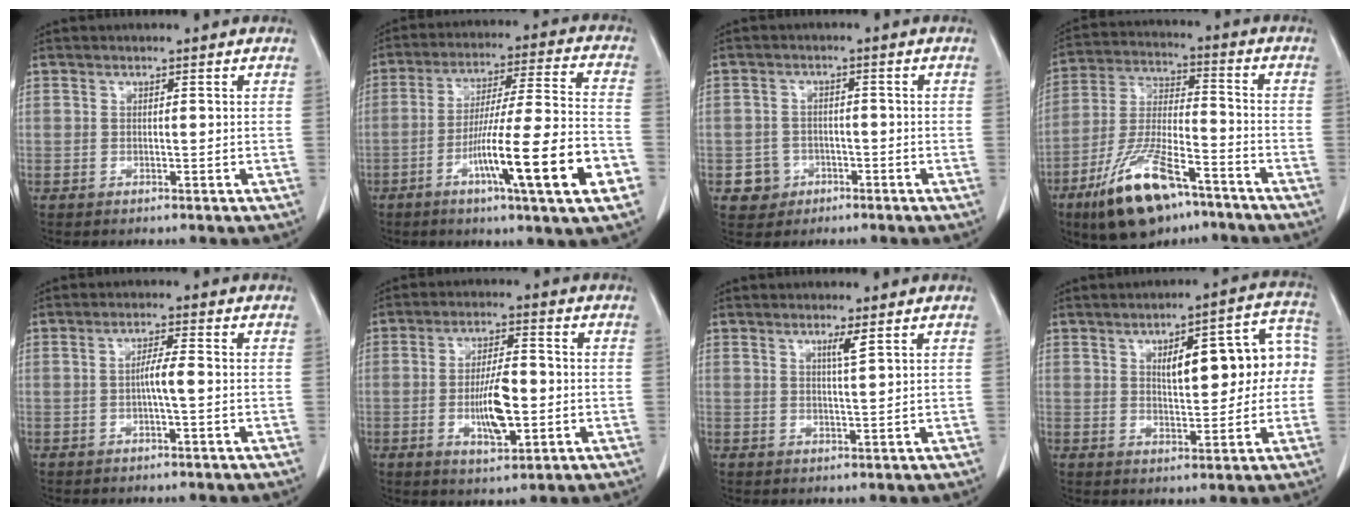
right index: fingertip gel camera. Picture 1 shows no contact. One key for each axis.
{"total": 18.0, "fx": -7.0, "fy": 0.1, "fz": 16.6, "tx": -0.260, "ty": -0.012, "tz": -0.111}
{"total": 3.9, "fx": -1.6, "fy": 3.6, "fz": 0.0, "tx": 0.009, "ty": 0.015, "tz": -0.023}
{"total": 15.5, "fx": -9.8, "fy": 4.8, "fz": 11.1, "tx": -0.224, "ty": -0.014, "tz": -0.175}
{"total": 2.9, "fx": -0.4, "fy": 0.0, "fz": 2.9, "tx": -0.052, "ty": 0.002, "tz": -0.008}
{"total": 8.3, "fx": -1.5, "fy": 2.5, "fz": 7.8, "tx": -0.145, "ty": -0.002, "tz": -0.023}
{"total": 2.2, "fx": 1.3, "fy": -0.2, "fz": 1.7, "tx": -0.032, "ty": -0.005, "tz": 0.023}
{"total": 12.6, "fx": 1.8, "fy": 4.5, "fz": 11.6, "tx": -0.145, "ty": 0.043, "tz": 0.029}